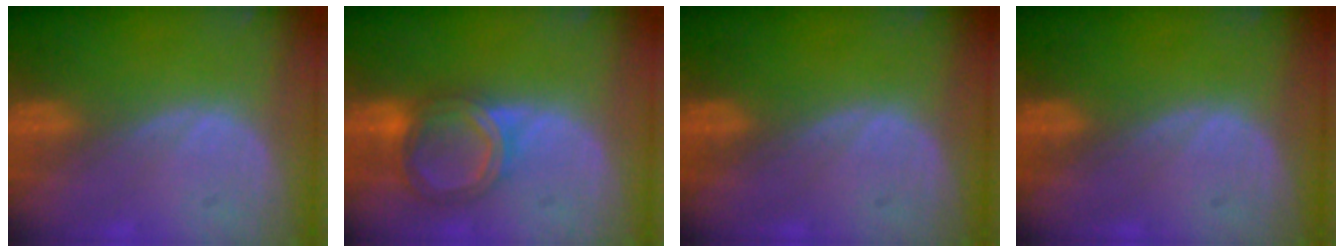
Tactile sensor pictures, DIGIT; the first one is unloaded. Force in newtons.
{"total": 6.5, "press": 5.7, "slide": 3.1}
{"total": 0.0}
{"total": 0.0}